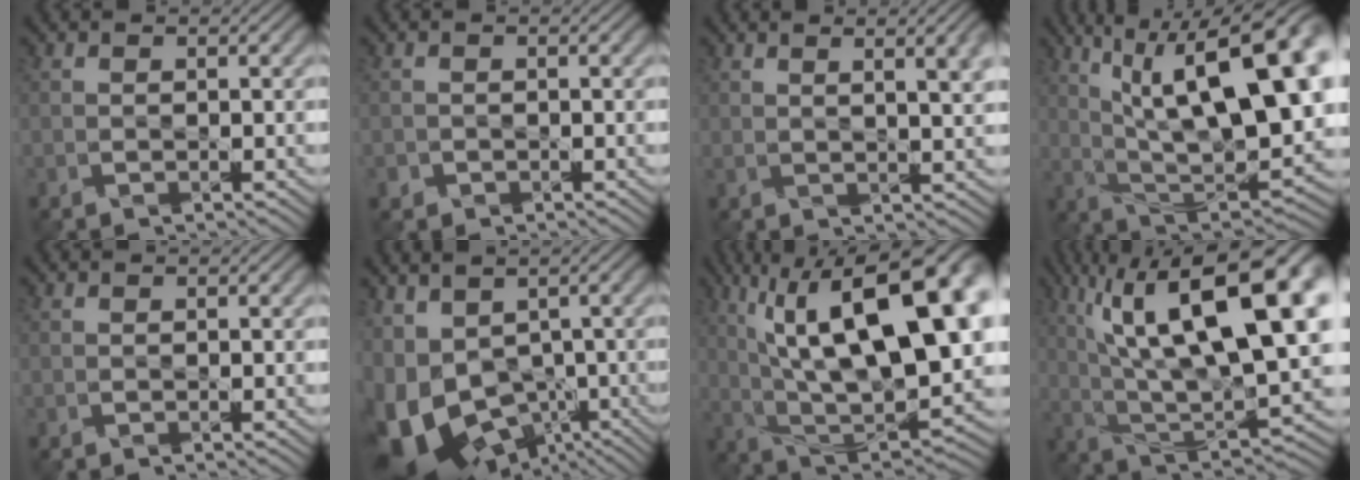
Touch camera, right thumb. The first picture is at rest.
{"total": 1.4, "force": [-0.9, 1.0, -0.3], "torque": [0.005, -0.004, -0.013]}
{"total": 5.2, "force": [2.0, 1.6, 4.5], "torque": [-0.037, 0.017, 0.027]}
{"total": 19.9, "force": [7.1, 7.9, 16.8], "torque": [-0.247, 0.041, 0.113]}
{"total": 0.0}
{"total": 13.3, "force": [-3.4, 9.5, 8.6], "torque": [-0.206, -0.033, -0.020]}
{"total": 21.0, "force": [7.0, 8.7, 17.7], "torque": [-0.275, 0.039, 0.113]}
{"total": 20.1, "force": [7.7, 6.8, 17.2], "torque": [-0.281, 0.033, 0.138]}